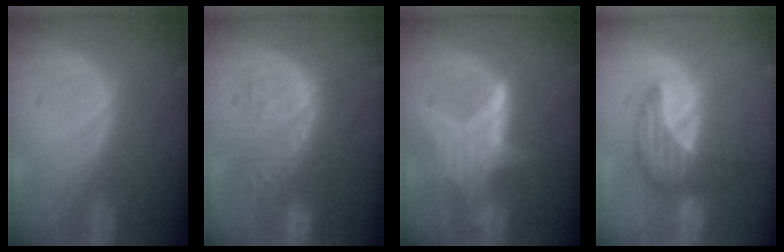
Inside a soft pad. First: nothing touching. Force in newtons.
{"total": 8.9, "press": 8.8, "slide": 1.5}
{"total": 6.4, "press": 6.4, "slide": 0.6}
{"total": 7.1, "press": 6.8, "slide": 2.0}